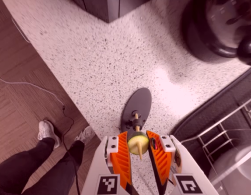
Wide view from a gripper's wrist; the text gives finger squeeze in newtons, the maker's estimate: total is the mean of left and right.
{"total": 13.1, "left": 13.4, "right": 12.8}